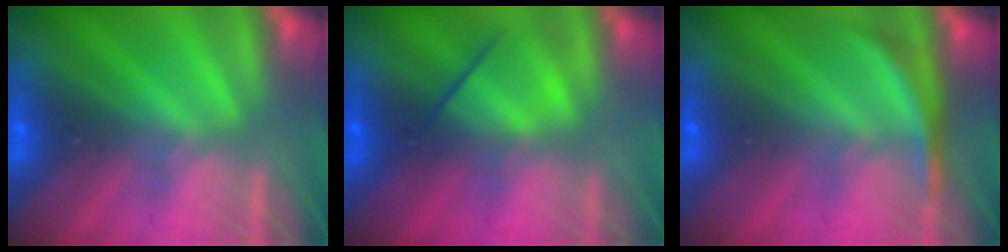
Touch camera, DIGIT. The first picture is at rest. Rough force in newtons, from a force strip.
{"total": 2.8}
{"total": 3.3}